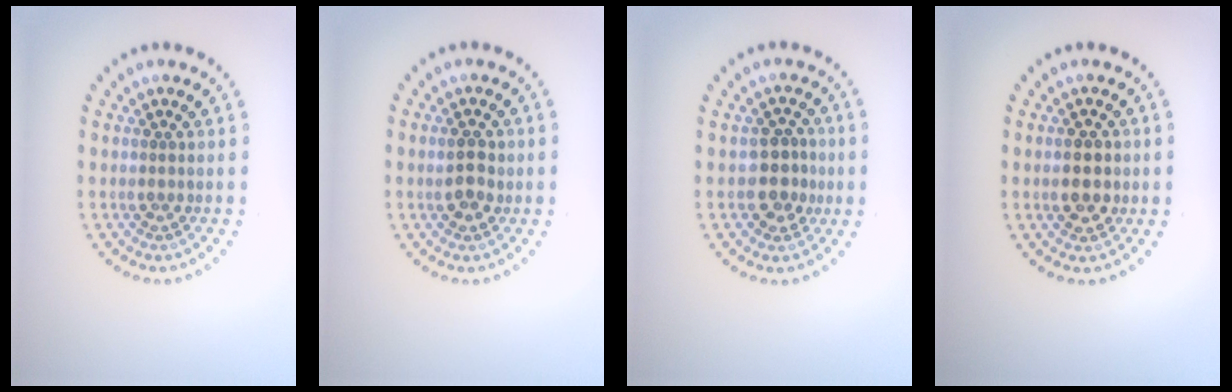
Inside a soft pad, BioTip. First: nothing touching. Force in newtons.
{"total": 2.3, "press": 2.3, "slide": 0.2}
{"total": 2.8, "press": 2.6, "slide": 1.1}
{"total": 3.5, "press": 3.5, "slide": 0.2}